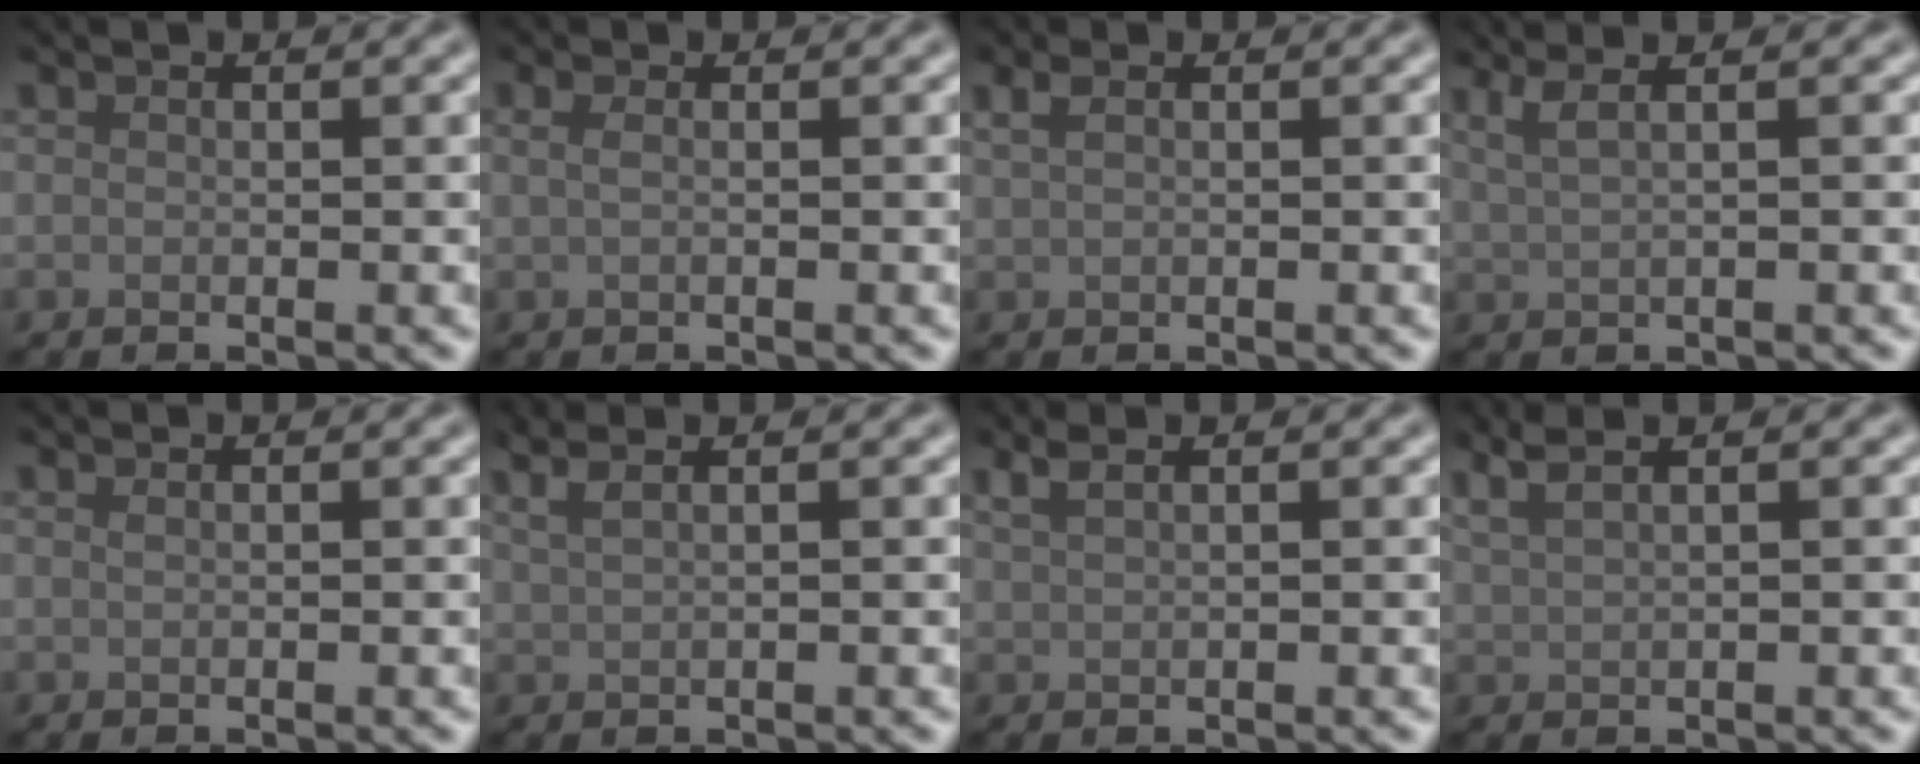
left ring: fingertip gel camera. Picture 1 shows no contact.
{"total": 1.5, "force": [0.4, 0.7, 1.2], "torque": [-0.019, -0.002, -0.001]}
{"total": 1.3, "force": [0.7, 0.4, 1.0], "torque": [-0.021, 0.005, 0.016]}
{"total": 4.1, "force": [2.4, 1.7, 2.9], "torque": [-0.037, 0.021, 0.016]}
{"total": 0.5, "force": [0.2, 0.3, 0.4], "torque": [-0.001, 0.002, 0.003]}
{"total": 4.2, "force": [2.7, 1.9, 2.7], "torque": [-0.029, 0.026, 0.018]}
{"total": 2.6, "force": [1.9, 1.0, 1.6], "torque": [-0.018, 0.009, 0.013]}
{"total": 4.3, "force": [3.0, 1.6, 2.6], "torque": [-0.036, 0.027, 0.028]}